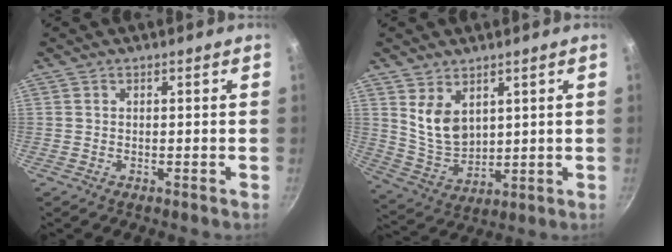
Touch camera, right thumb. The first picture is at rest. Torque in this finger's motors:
{"motor_torque": [-0.30, 0.56, 0.60, -0.35, 0.14]}